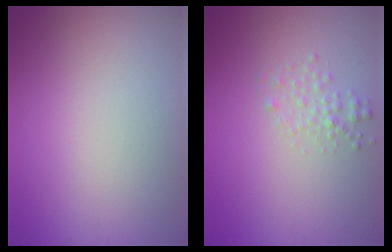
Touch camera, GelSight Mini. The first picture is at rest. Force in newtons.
{"total": 1.4, "press": 1.4, "slide": 0.1}